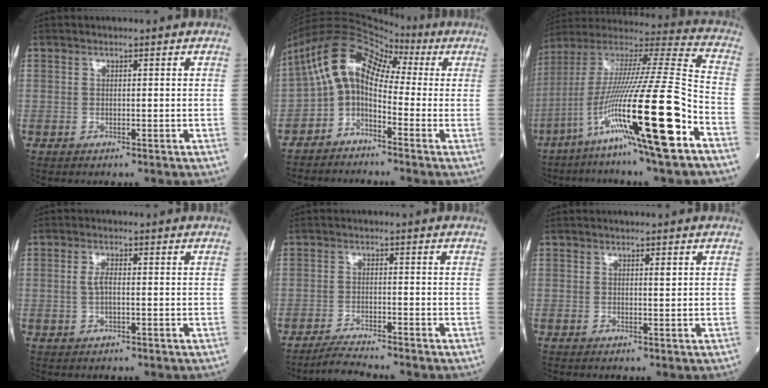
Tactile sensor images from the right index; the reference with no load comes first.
{"total": 8.8, "force": [-0.6, 5.7, 6.7], "torque": [-0.124, 0.044, -0.023]}
{"total": 24.0, "force": [-10.0, 0.0, 21.8], "torque": [-0.404, -0.035, -0.187]}
{"total": 2.1, "force": [0.0, 0.6, 2.0], "torque": [-0.046, 0.001, 0.000]}
{"total": 3.6, "force": [-3.4, -1.1, 0.7], "torque": [-0.025, -0.022, -0.063]}
{"total": 0.7, "force": [0.3, 0.1, 0.6], "torque": [-0.013, -0.002, 0.005]}